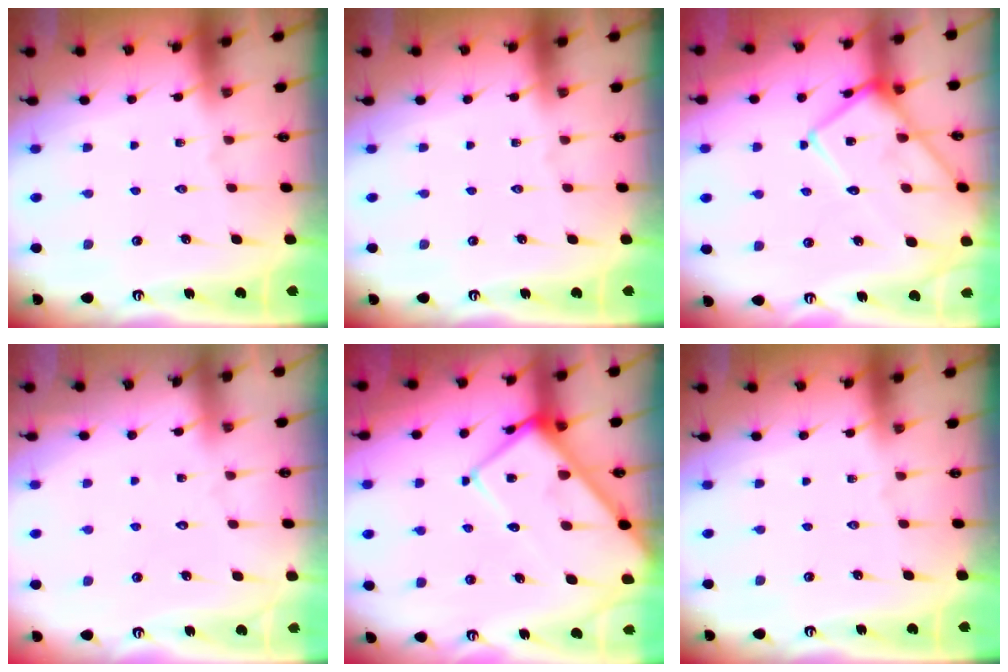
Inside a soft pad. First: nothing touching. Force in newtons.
{"total": 0.0}
{"total": 15.8, "press": 15.7, "slide": 1.8}
{"total": 3.5, "press": 3.4, "slide": 0.4}
{"total": 13.8, "press": 13.8, "slide": 1.2}
{"total": 0.0}